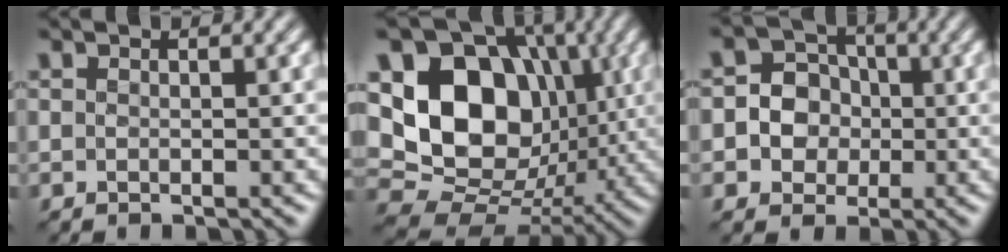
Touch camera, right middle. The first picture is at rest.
{"total": 13.7, "force": [1.8, 10.5, 8.6], "torque": [-0.138, 0.003, 0.030]}
{"total": 4.8, "force": [-0.4, 4.5, 1.8], "torque": [-0.017, 0.018, -0.027]}